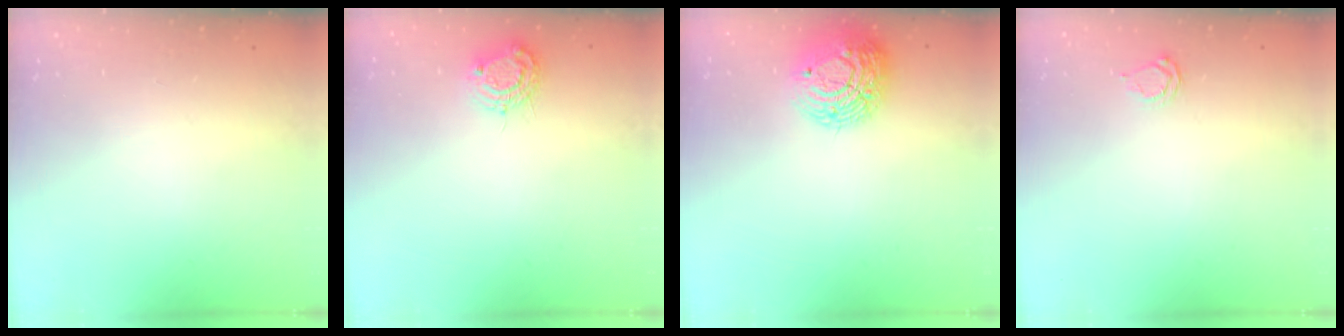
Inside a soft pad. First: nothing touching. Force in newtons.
{"total": 8.6, "press": 8.6, "slide": 0.8}
{"total": 13.0, "press": 13.0, "slide": 1.0}
{"total": 2.5, "press": 2.4, "slide": 0.3}